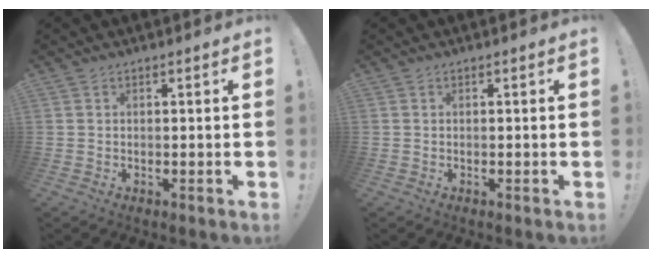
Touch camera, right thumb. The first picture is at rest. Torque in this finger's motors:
{"motor_torque": [0.00, 0.00, -0.09, 0.13, 0.00]}